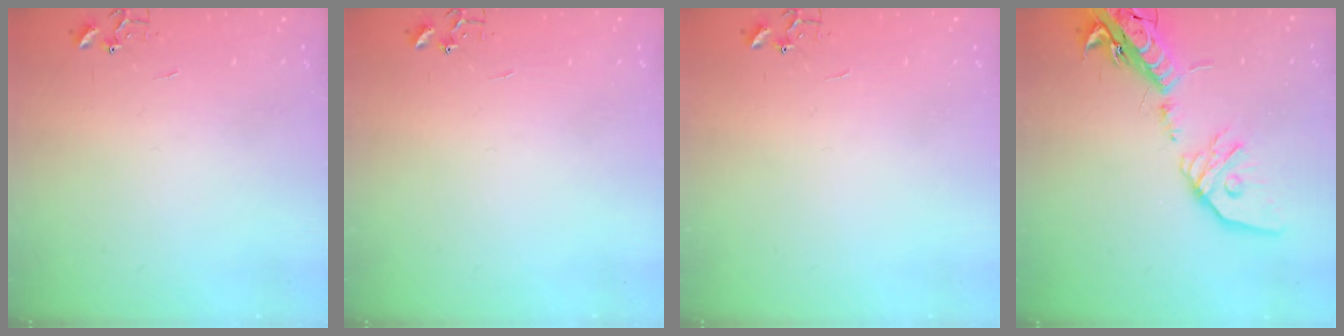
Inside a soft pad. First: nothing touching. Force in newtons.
{"total": 0.0}
{"total": 0.0}
{"total": 21.0, "press": 20.6, "slide": 4.1}